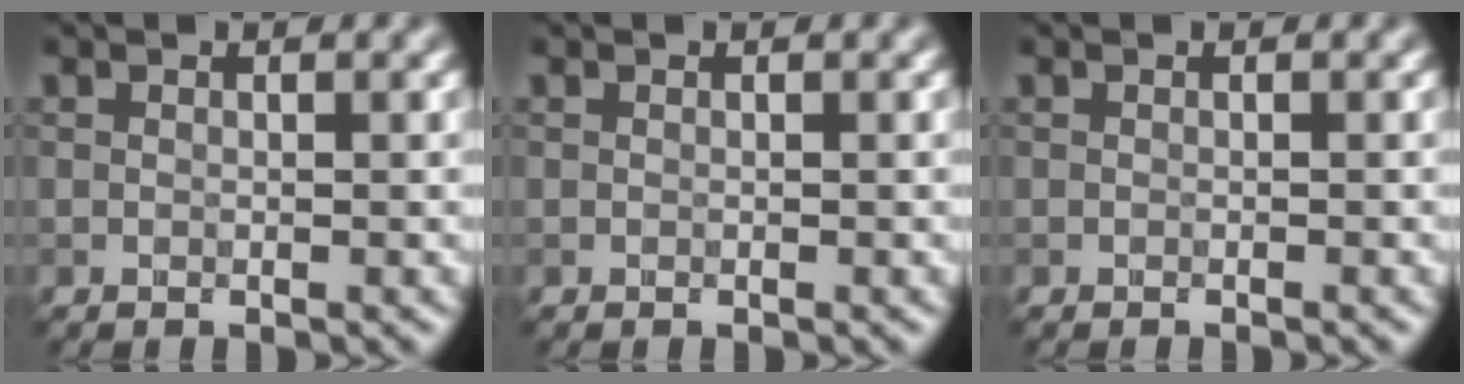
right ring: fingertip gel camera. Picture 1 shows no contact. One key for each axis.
{"total": 0.0}
{"total": 0.0}